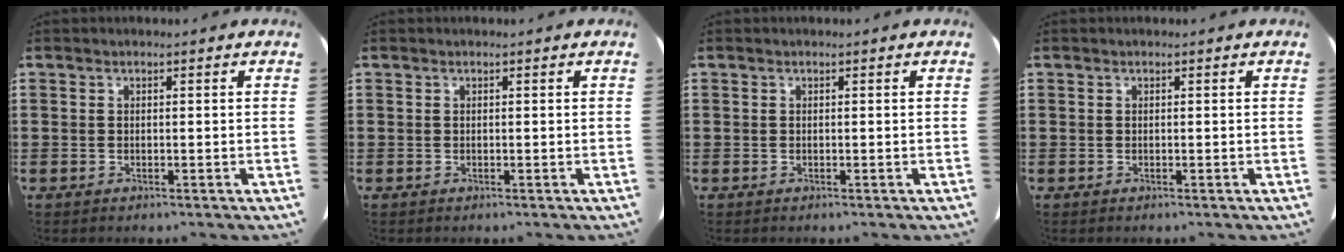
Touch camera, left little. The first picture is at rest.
{"total": 0.0}
{"total": 0.0}
{"total": 0.0}